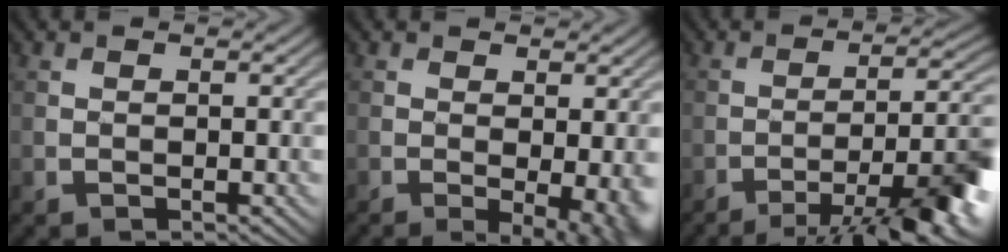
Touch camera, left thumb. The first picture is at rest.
{"total": 5.0, "force": [-1.5, 1.5, 4.6], "torque": [-0.058, -0.018, -0.013]}
{"total": 11.8, "force": [-6.9, 2.5, 9.2], "torque": [-0.125, 0.010, -0.106]}